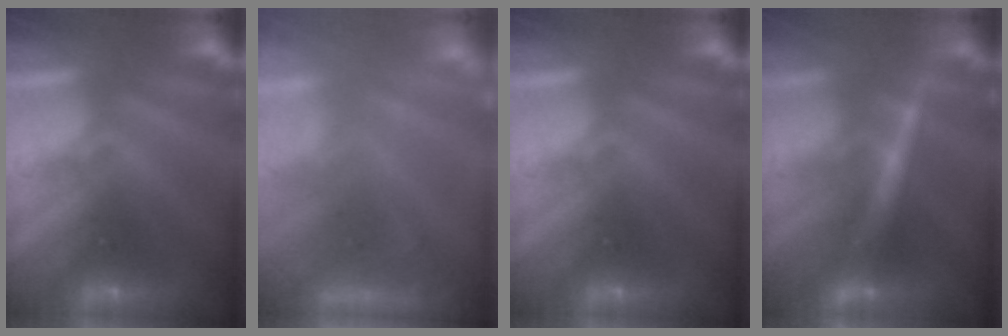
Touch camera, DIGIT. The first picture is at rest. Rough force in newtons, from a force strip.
{"total": 6.1}
{"total": 0.0}
{"total": 2.4}